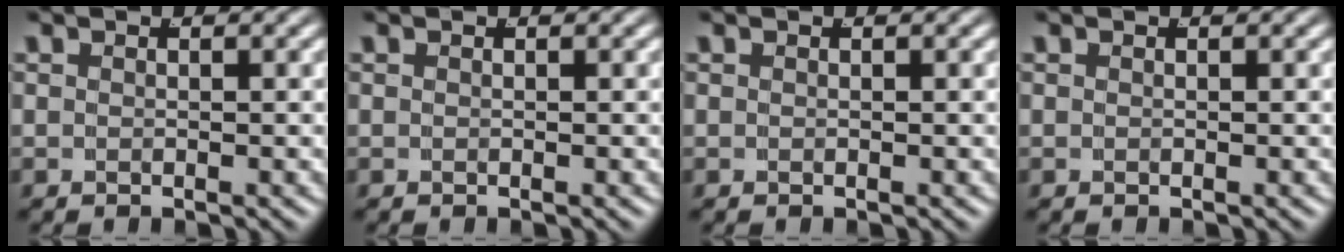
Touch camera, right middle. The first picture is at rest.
{"total": 0.0}
{"total": 0.0}
{"total": 0.0}